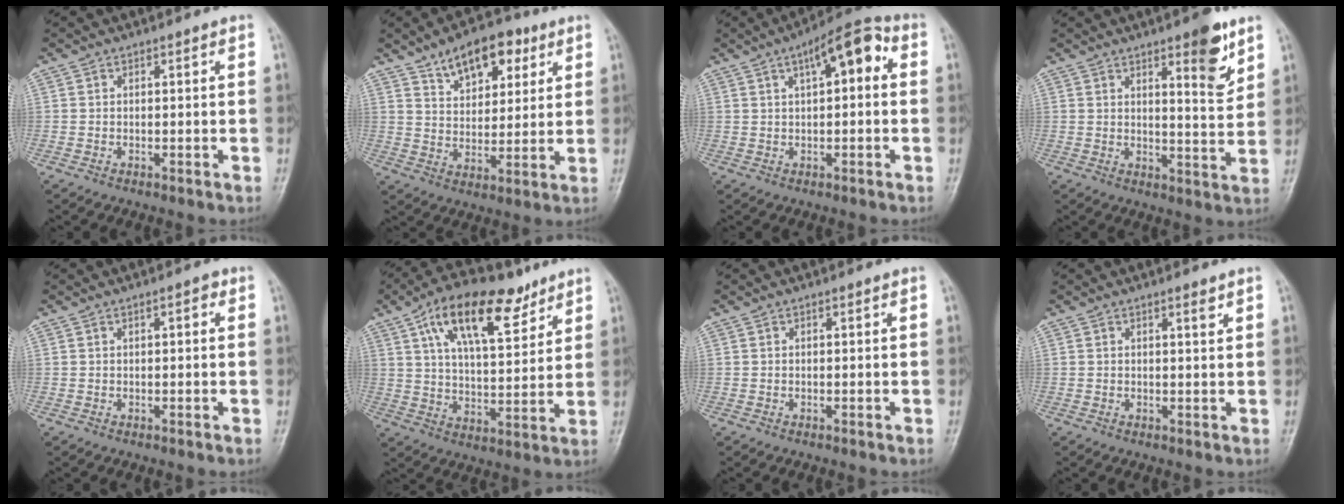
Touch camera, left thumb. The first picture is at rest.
{"total": 11.7, "force": [6.6, 6.5, 7.1], "torque": [-0.075, -0.029, 0.107]}
{"total": 9.9, "force": [2.9, 3.9, 8.6], "torque": [-0.110, 0.028, 0.032]}
{"total": 8.3, "force": [4.9, 2.1, 6.4], "torque": [-0.074, -0.034, 0.067]}
{"total": 1.5, "force": [0.5, 0.6, 1.3], "torque": [-0.016, 0.003, 0.005]}
{"total": 17.1, "force": [9.4, 7.7, 12.0], "torque": [-0.167, -0.026, 0.158]}
{"total": 0.0}
{"total": 1.4, "force": [1.0, 0.2, 1.0], "torque": [-0.014, -0.006, 0.016]}